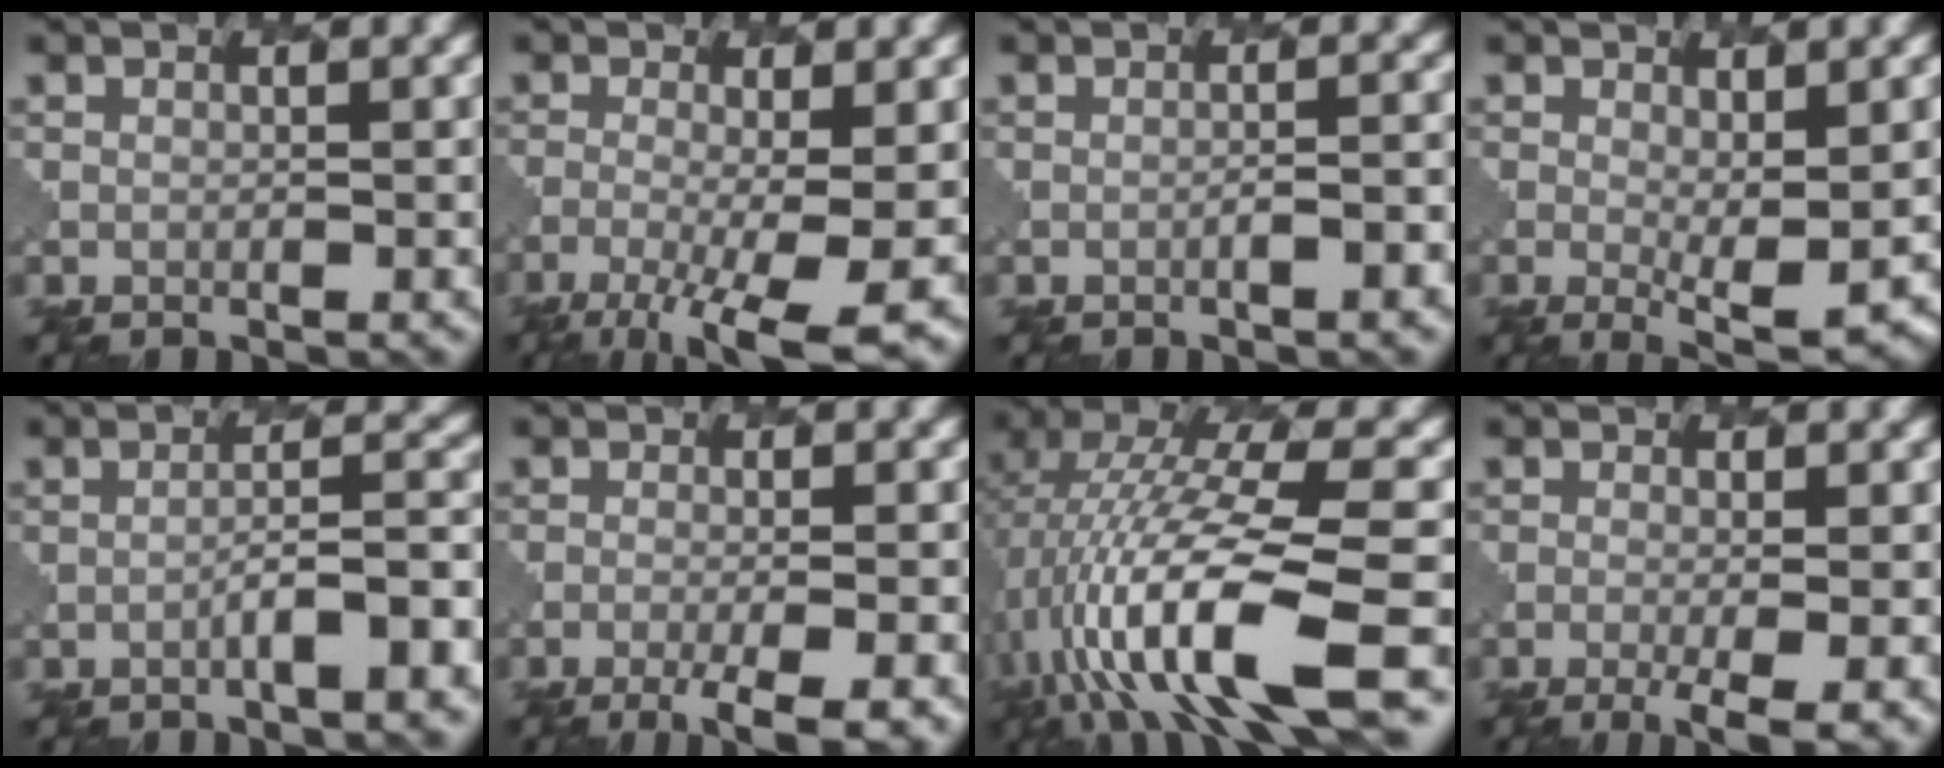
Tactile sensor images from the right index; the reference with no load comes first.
{"total": 9.2, "force": [-4.1, 2.8, 7.7], "torque": [-0.140, -0.025, -0.063]}
{"total": 2.9, "force": [-1.2, 0.9, 2.5], "torque": [-0.018, 0.020, -0.018]}
{"total": 3.7, "force": [-0.1, 0.9, 3.6], "torque": [-0.059, -0.017, 0.004]}
{"total": 5.5, "force": [-2.7, 1.1, 4.6], "torque": [-0.059, 0.020, -0.047]}
{"total": 5.6, "force": [-3.0, 1.4, 4.5], "torque": [-0.069, -0.006, -0.044]}
{"total": 13.1, "force": [-3.6, 3.6, 12.0], "torque": [-0.226, 0.012, -0.054]}
{"total": 5.4, "force": [-2.2, 1.6, 4.7], "torque": [-0.072, -0.010, -0.025]}